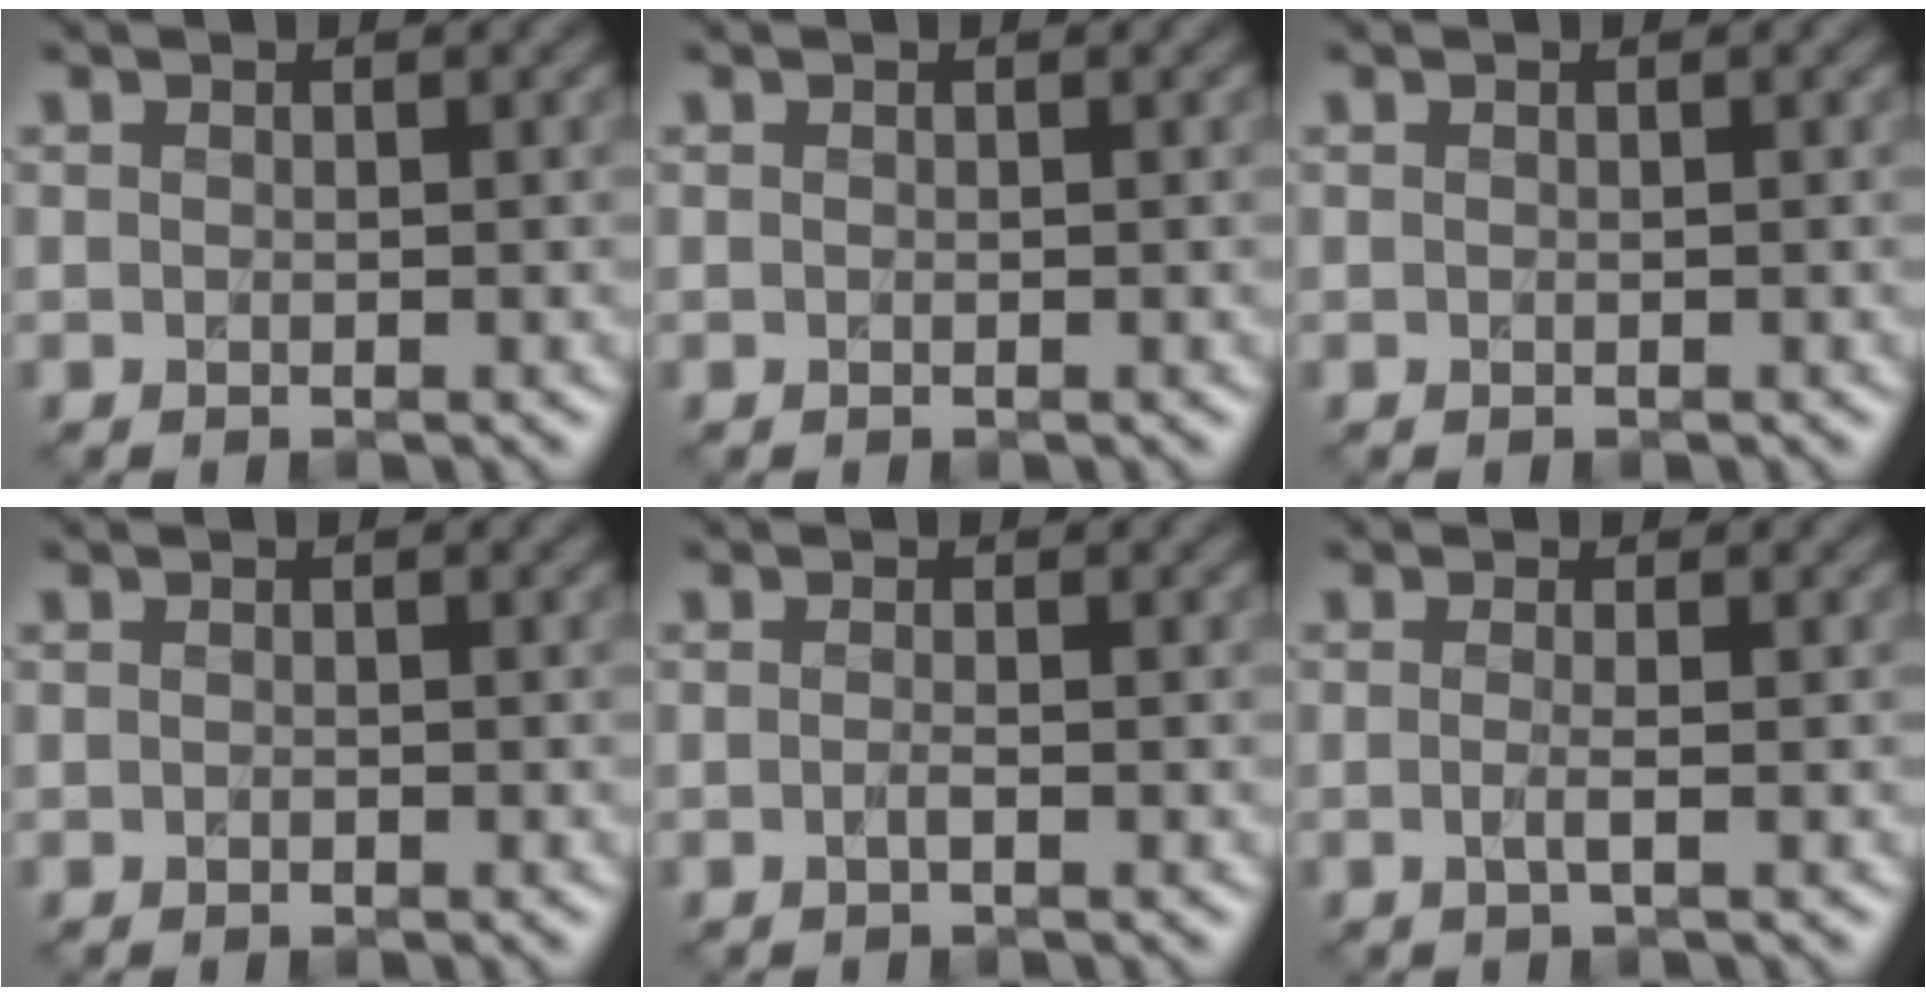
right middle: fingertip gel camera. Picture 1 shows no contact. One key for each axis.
{"total": 0.0}
{"total": 0.0}
{"total": 0.0}
{"total": 0.9, "fx": -0.3, "fy": 0.2, "fz": 0.8, "tx": -0.014, "ty": -0.002, "tz": -0.008}
{"total": 1.5, "fx": -0.2, "fy": 0.5, "fz": 1.4, "tx": -0.022, "ty": -0.005, "tz": -0.009}